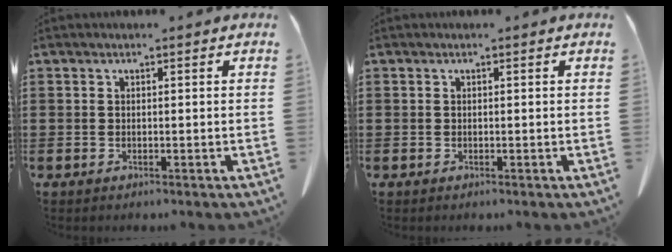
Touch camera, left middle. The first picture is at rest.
{"total": 0.0}